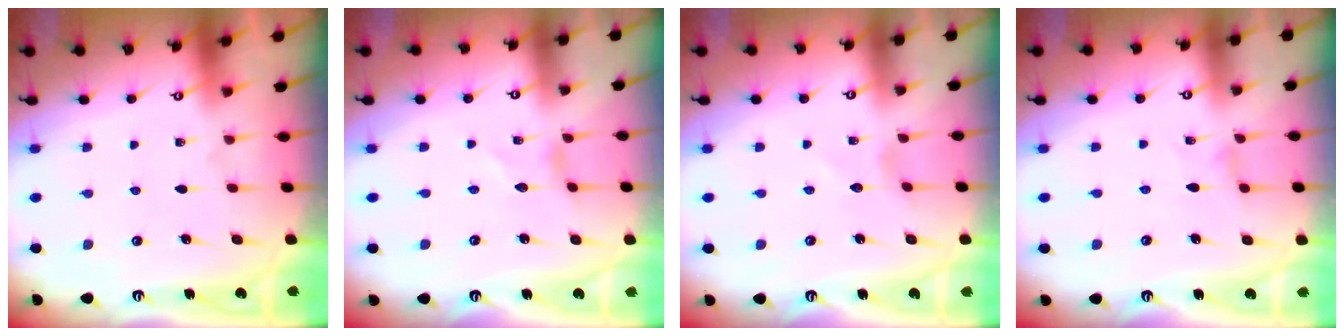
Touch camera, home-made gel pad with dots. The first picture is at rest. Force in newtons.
{"total": 0.0}
{"total": 0.8, "press": 0.8, "slide": 0.1}
{"total": 0.8, "press": 0.8, "slide": 0.3}